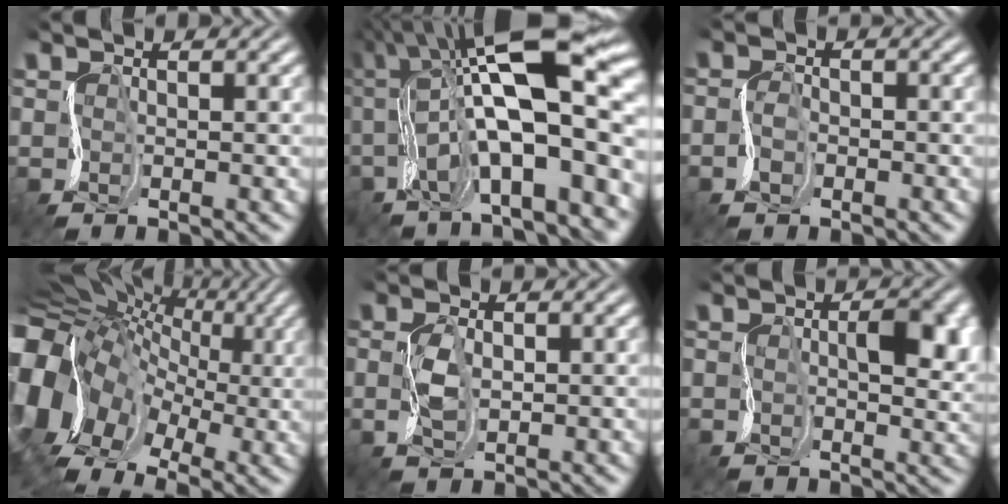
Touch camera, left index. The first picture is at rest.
{"total": 16.2, "force": [0.8, 5.7, 15.2], "torque": [-0.266, 0.034, 0.024]}
{"total": 1.0, "force": [-0.9, 0.4, 0.1], "torque": [-0.016, 0.007, -0.026]}
{"total": 16.8, "force": [-0.9, 13.5, 9.8], "torque": [-0.204, 0.009, -0.003]}
{"total": 1.0, "force": [0.2, 0.6, 0.7], "torque": [-0.042, 0.006, 0.004]}
{"total": 4.0, "force": [0.9, 1.9, 3.4], "torque": [-0.062, 0.007, 0.010]}